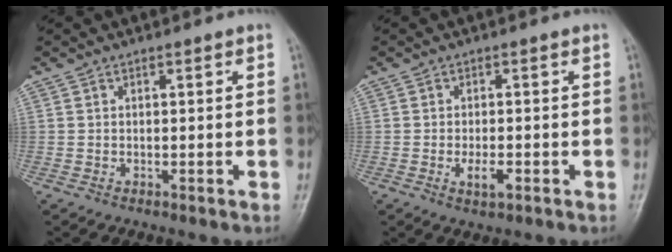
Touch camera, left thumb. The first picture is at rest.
{"total": 3.1, "force": [-1.1, 1.3, 2.6], "torque": [-0.046, 0.000, -0.014]}